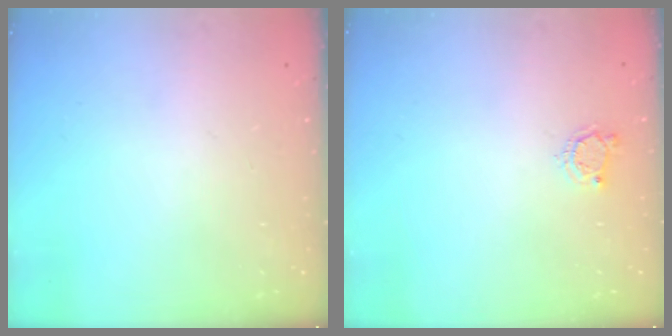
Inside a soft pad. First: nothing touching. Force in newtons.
{"total": 3.9, "press": 3.8, "slide": 0.5}